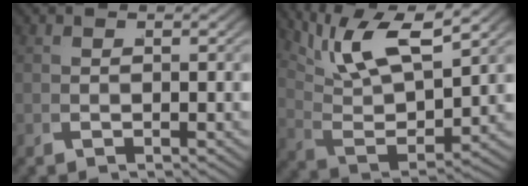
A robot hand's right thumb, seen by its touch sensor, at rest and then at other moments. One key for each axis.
{"total": 9.2, "fx": 3.5, "fy": 4.9, "fz": 7.0, "tx": -0.145, "ty": -0.019, "tz": 0.068}